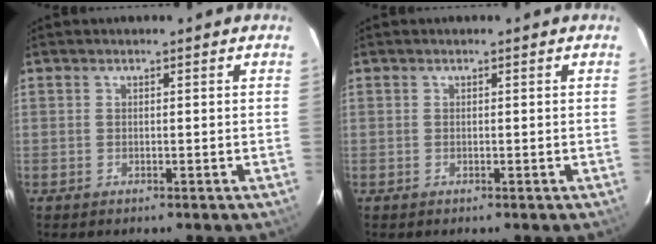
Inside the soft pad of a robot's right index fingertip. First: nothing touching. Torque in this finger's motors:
{"motor_torque": [0.00, 0.00, 0.02, 0.01]}